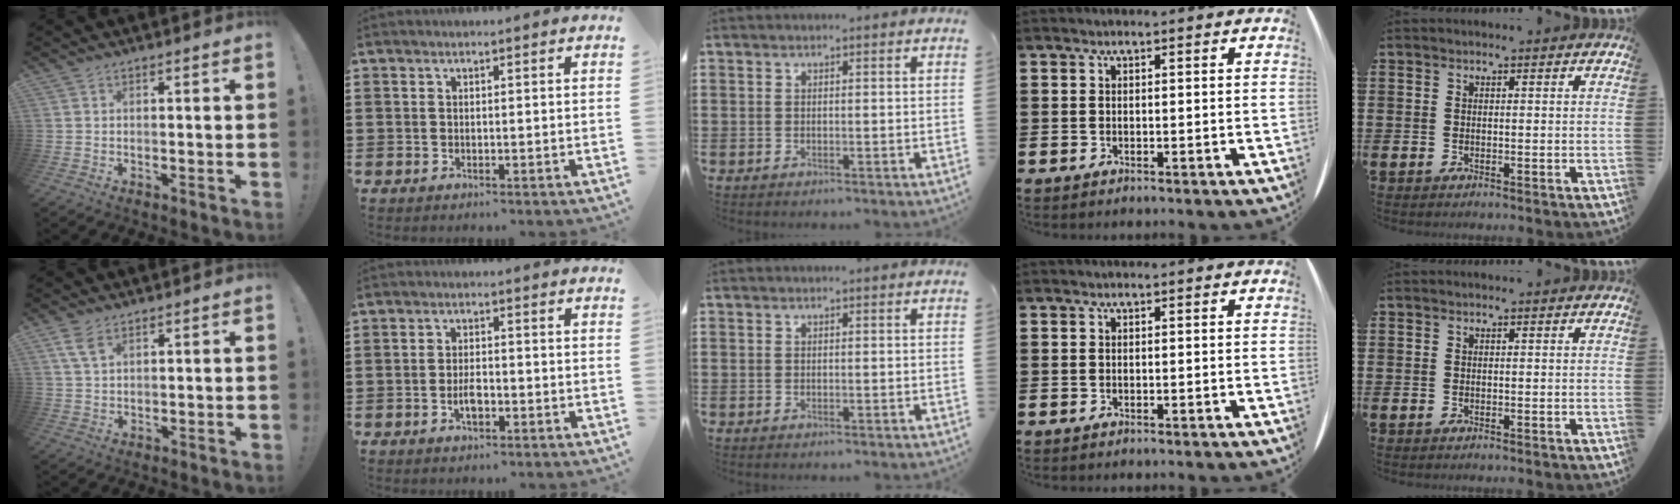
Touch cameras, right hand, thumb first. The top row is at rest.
{"thumb": {"total": 4.6, "force": [2.7, 2.1, 3.1], "torque": [-0.051, -0.010, 0.049]}, "index": {"total": 3.0, "force": [-1.1, 1.2, 2.5], "torque": [-0.051, 0.002, -0.022]}}